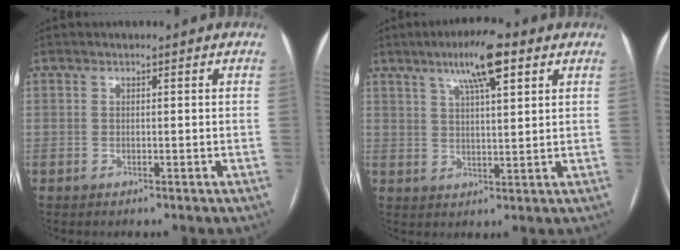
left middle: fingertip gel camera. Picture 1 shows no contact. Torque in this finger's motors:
{"motor_torque": [0.96, -0.89, 0.19, 0.02]}